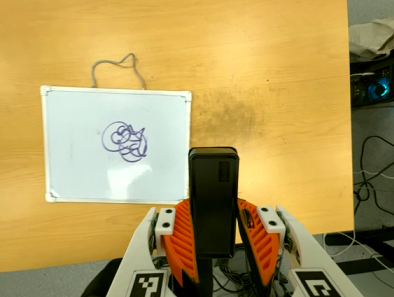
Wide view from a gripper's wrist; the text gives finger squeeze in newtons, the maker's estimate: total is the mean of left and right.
{"total": 3.9, "left": 2.5, "right": 5.3}